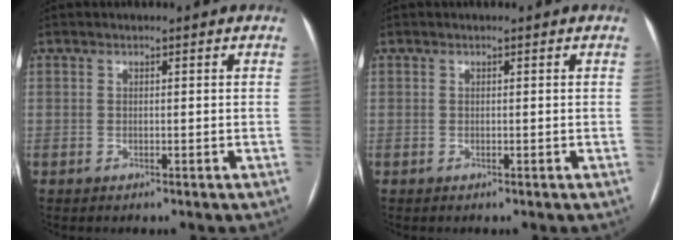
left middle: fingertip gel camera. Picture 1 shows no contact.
{"total": 0.0}